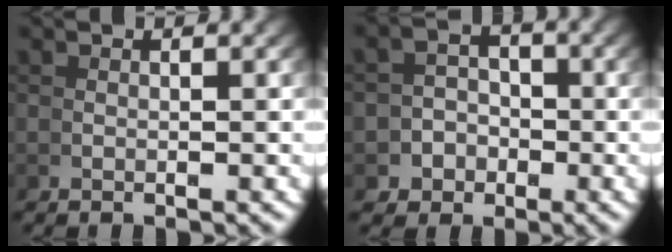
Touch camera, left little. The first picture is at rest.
{"total": 5.2, "force": [-2.1, 4.5, 1.6], "torque": [-0.022, -0.015, -0.038]}